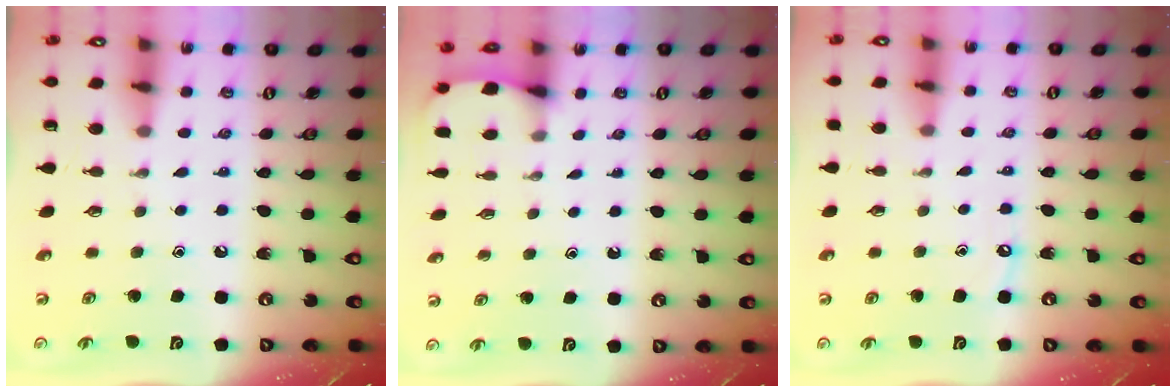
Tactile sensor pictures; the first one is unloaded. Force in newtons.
{"total": 1.2, "press": 1.2, "slide": 0.0}
{"total": 2.6, "press": 2.6, "slide": 0.4}